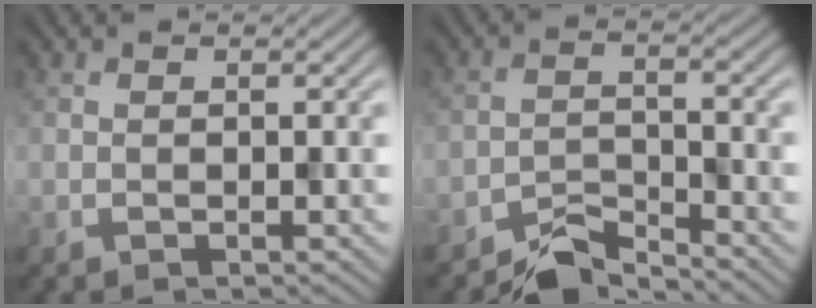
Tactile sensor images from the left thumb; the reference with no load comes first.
{"total": 4.4, "force": [-4.1, 0.7, 1.3], "torque": [-0.023, -0.001, -0.086]}